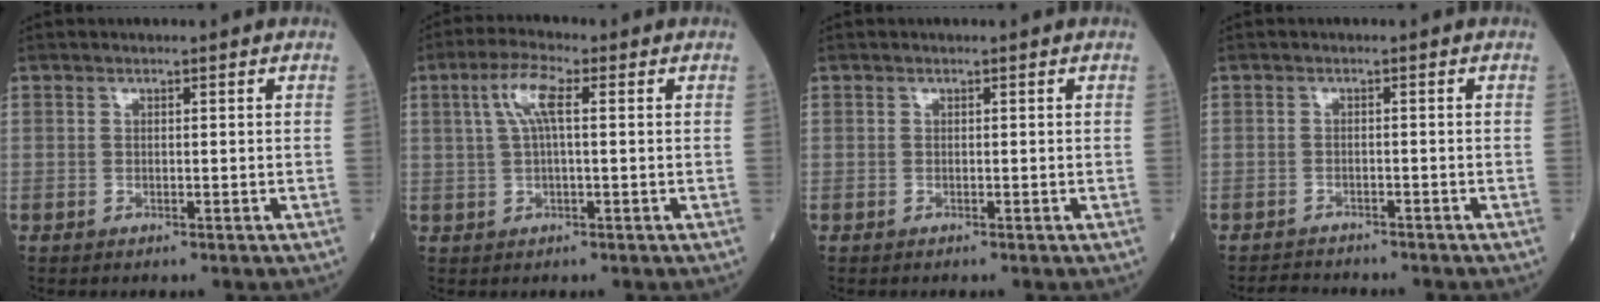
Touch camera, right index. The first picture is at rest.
{"total": 5.3, "force": [1.5, 1.0, 5.0], "torque": [-0.105, 0.021, 0.036]}
{"total": 0.0}
{"total": 3.0, "force": [-3.0, 0.5, 0.2], "torque": [-0.006, -0.010, -0.050]}